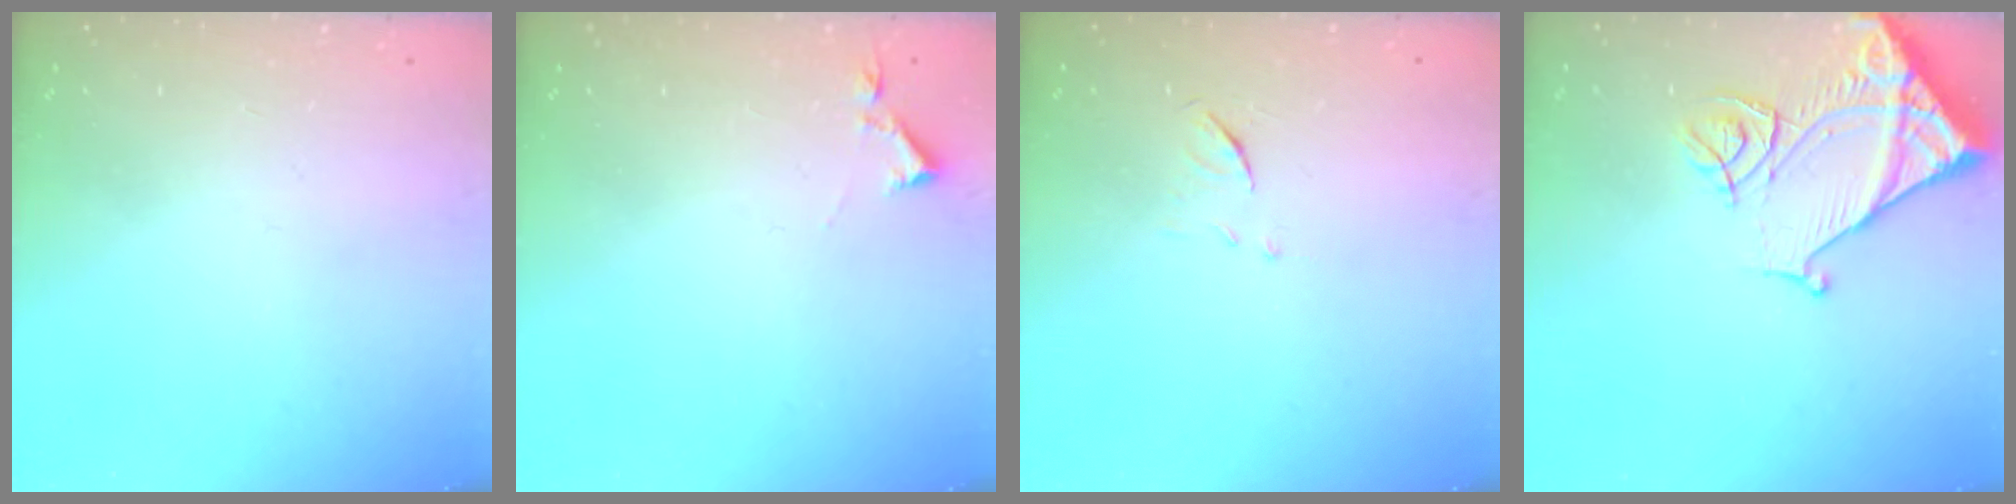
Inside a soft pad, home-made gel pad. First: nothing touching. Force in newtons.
{"total": 2.9, "press": 2.9, "slide": 0.5}
{"total": 6.3, "press": 6.3, "slide": 0.6}
{"total": 12.4, "press": 12.3, "slide": 1.6}